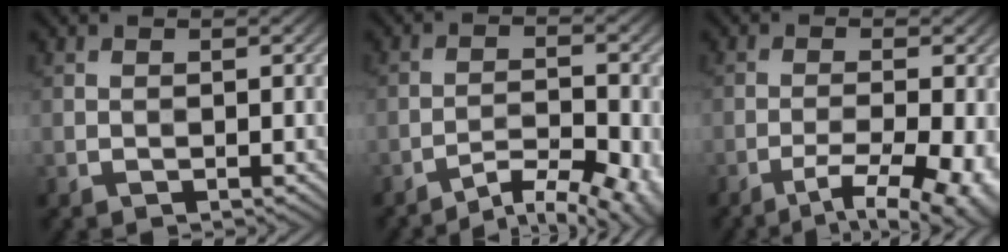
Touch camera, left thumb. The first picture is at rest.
{"total": 7.8, "force": [-5.6, 2.3, 4.9], "torque": [-0.081, -0.001, -0.083]}
{"total": 8.8, "force": [-4.7, 2.4, 7.0], "torque": [-0.115, -0.014, -0.056]}